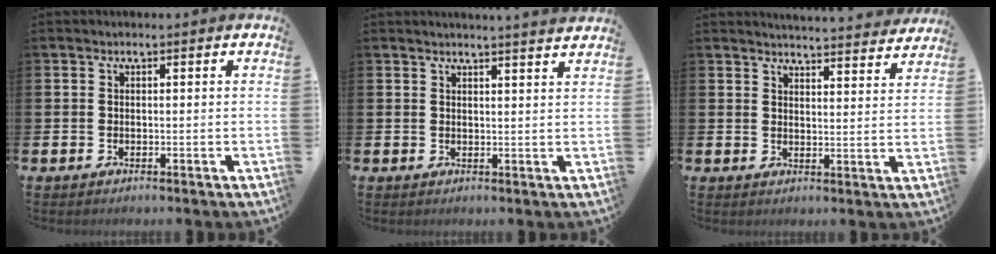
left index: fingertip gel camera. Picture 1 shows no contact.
{"total": 2.5, "force": [2.5, -0.5, 0.1], "torque": [0.007, -0.018, 0.043]}
{"total": 4.6, "force": [4.6, -0.2, 0.2], "torque": [-0.002, -0.037, 0.079]}